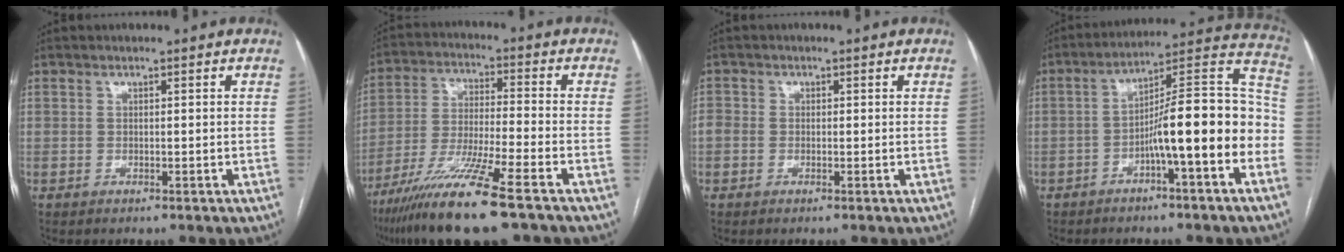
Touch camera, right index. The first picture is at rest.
{"total": 14.6, "force": [-9.6, 0.2, 11.0], "torque": [-0.227, -0.044, -0.179]}
{"total": 2.0, "force": [-0.2, 1.8, 0.9], "torque": [-0.014, 0.014, -0.004]}
{"total": 14.6, "force": [-4.4, 1.3, 13.9], "torque": [-0.200, 0.039, -0.068]}